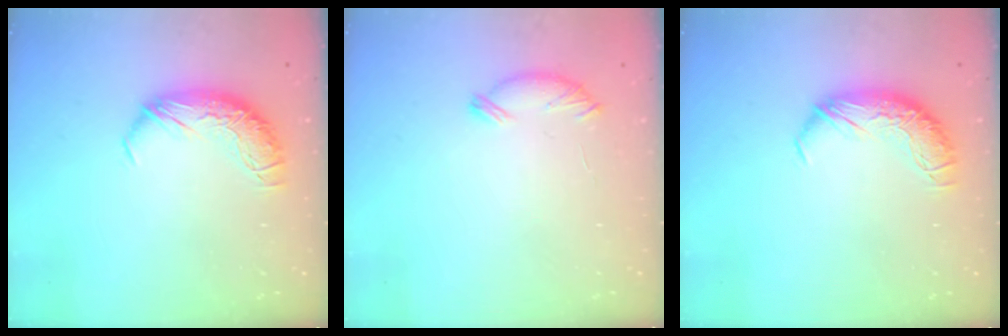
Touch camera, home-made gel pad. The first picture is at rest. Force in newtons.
{"total": 6.8, "press": 6.8, "slide": 0.3}
{"total": 0.0}